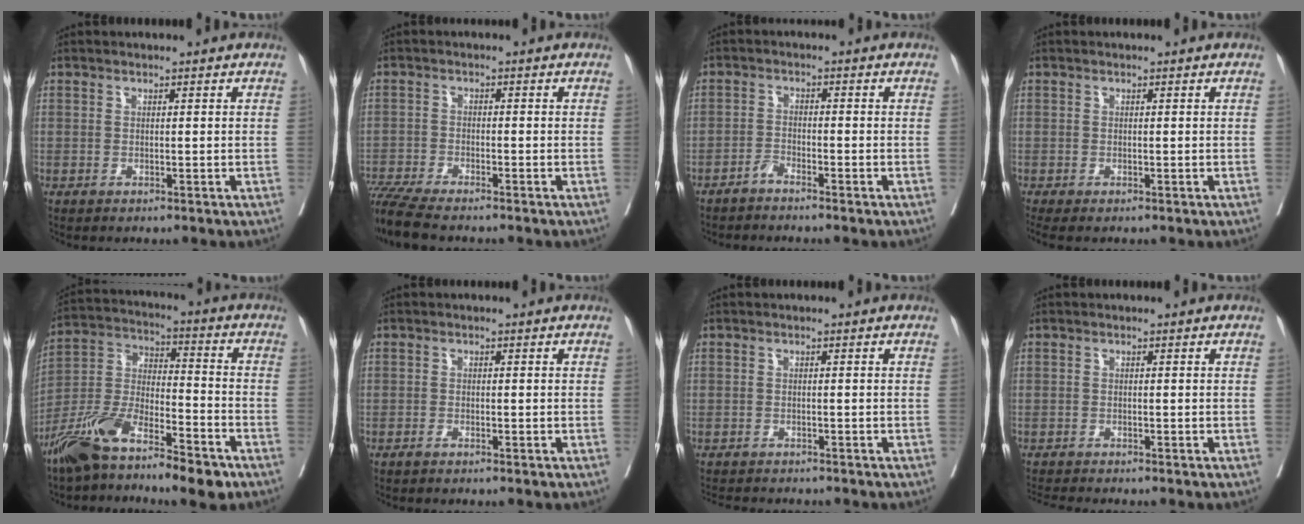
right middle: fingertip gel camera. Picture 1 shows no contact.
{"total": 8.1, "force": [-7.2, 0.3, 3.6], "torque": [-0.069, -0.018, -0.127]}
{"total": 2.0, "force": [-1.9, 0.1, 0.7], "torque": [-0.016, -0.001, -0.038]}
{"total": 2.5, "force": [-2.1, 0.4, 1.3], "torque": [-0.018, -0.009, -0.032]}
{"total": 15.5, "force": [-11.1, 4.0, 10.1], "torque": [-0.197, 0.006, -0.202]}
{"total": 1.1, "force": [-0.9, 0.2, 0.6], "torque": [-0.013, -0.001, -0.014]}
{"total": 5.9, "force": [-5.5, 1.1, 1.8], "torque": [-0.028, -0.008, -0.078]}
{"total": 3.7, "force": [-3.5, -0.3, 1.1], "torque": [-0.018, -0.015, -0.057]}